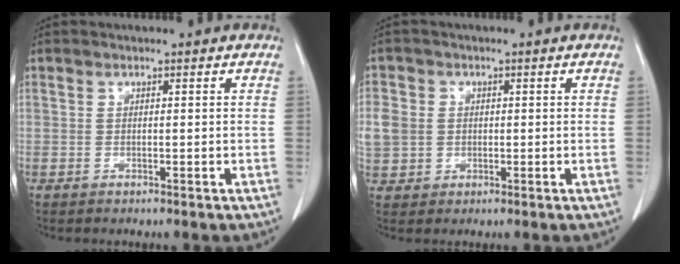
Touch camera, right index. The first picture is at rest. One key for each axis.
{"total": 8.8, "fx": 0.7, "fy": 8.0, "fz": 3.5, "tx": -0.121, "ty": 0.019, "tz": 0.028}